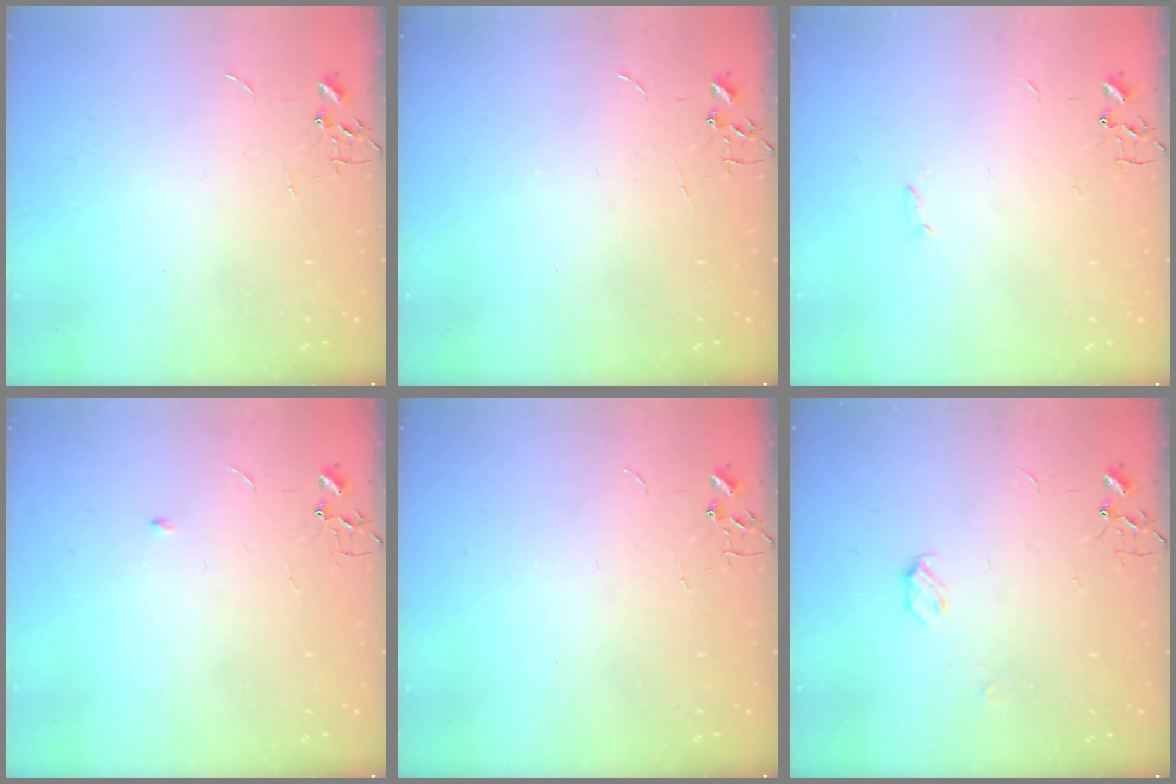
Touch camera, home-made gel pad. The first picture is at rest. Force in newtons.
{"total": 0.0}
{"total": 1.1, "press": 1.0, "slide": 0.3}
{"total": 3.4, "press": 3.3, "slide": 0.6}
{"total": 0.0}
{"total": 3.9, "press": 3.8, "slide": 0.6}